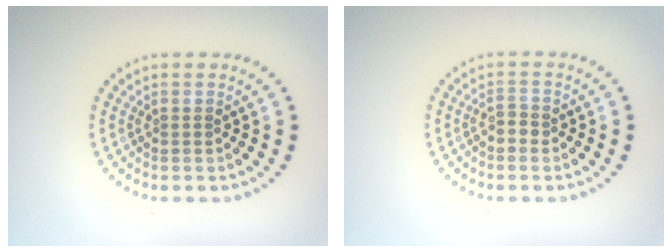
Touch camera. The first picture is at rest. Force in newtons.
{"total": 1.2, "press": 1.2, "slide": 0.4}